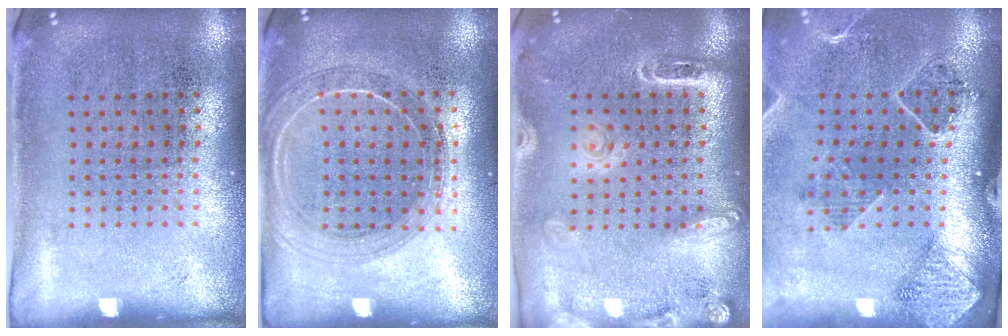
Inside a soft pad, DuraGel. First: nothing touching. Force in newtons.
{"total": 1.7, "press": 1.6, "slide": 0.6}
{"total": 1.9, "press": 1.7, "slide": 0.9}
{"total": 1.5, "press": 1.5, "slide": 0.1}